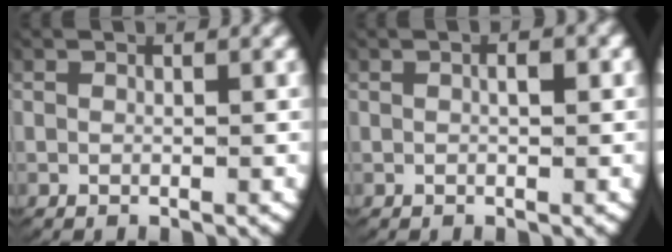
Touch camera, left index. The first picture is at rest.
{"total": 1.2, "force": [0.2, 0.4, 1.1], "torque": [-0.012, 0.000, 0.004]}